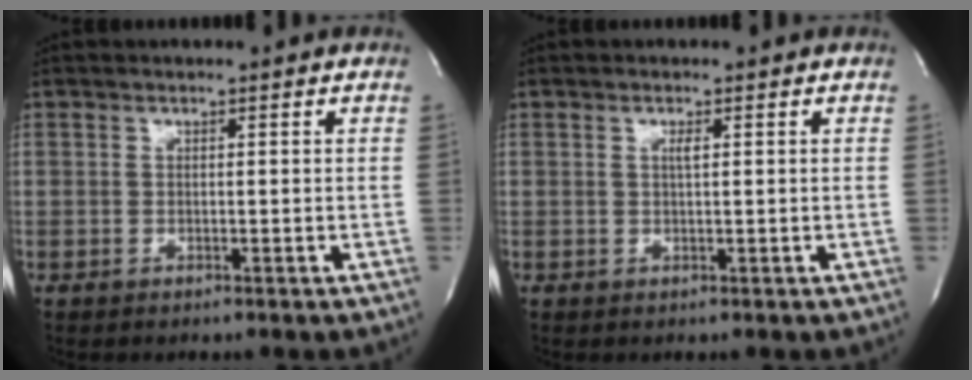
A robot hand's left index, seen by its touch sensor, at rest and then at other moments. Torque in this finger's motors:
{"motor_torque": [-0.21, 0.15, -0.02, 0.00]}